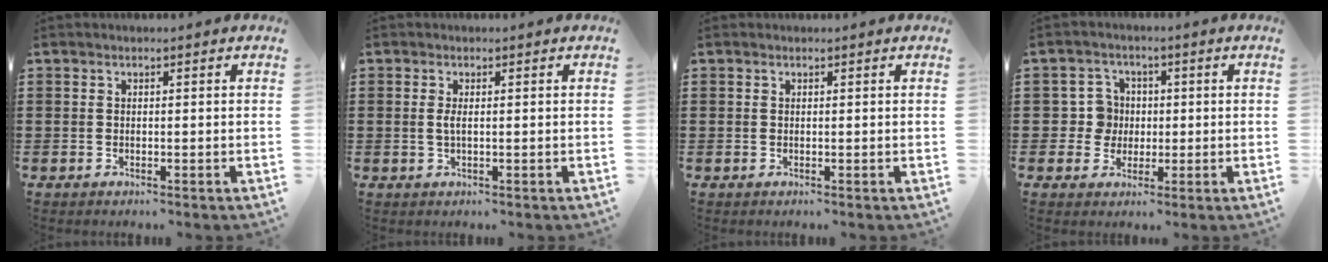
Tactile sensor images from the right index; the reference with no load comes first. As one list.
[{"total": 1.5, "force": [0.1, 0.3, 1.4], "torque": [-0.029, 0.000, 0.001]}, {"total": 0.0}, {"total": 4.9, "force": [0.0, 4.7, 1.5], "torque": [-0.048, 0.015, -0.002]}]